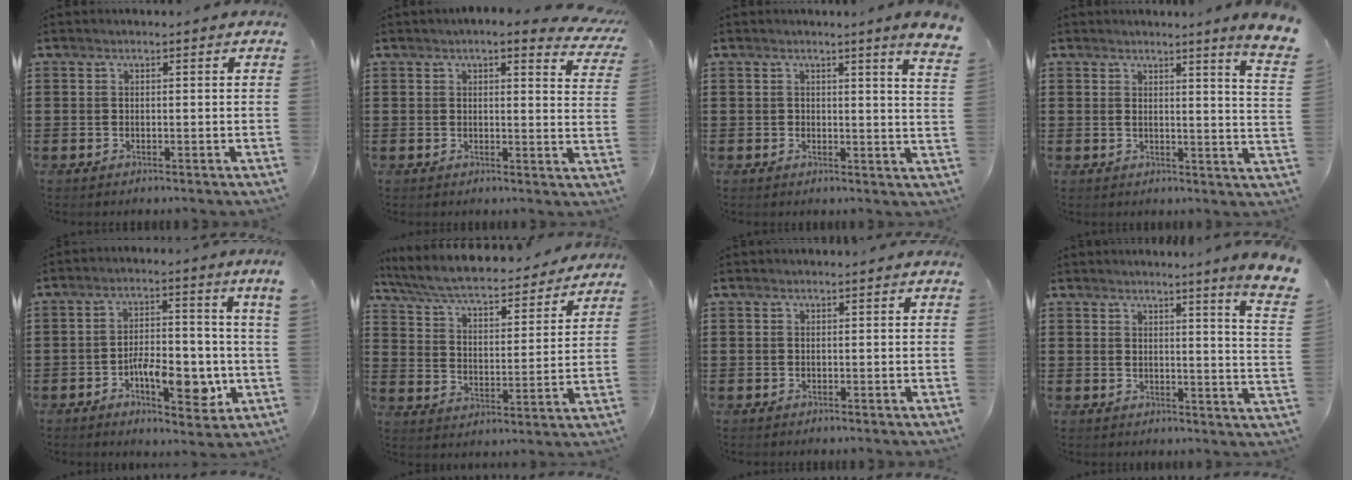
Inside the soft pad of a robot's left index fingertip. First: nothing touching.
{"total": 3.2, "force": [2.8, 0.5, 1.5], "torque": [-0.031, -0.010, 0.048]}
{"total": 2.7, "force": [2.1, -0.2, 1.8], "torque": [-0.026, -0.015, 0.031]}
{"total": 3.4, "force": [2.7, -1.1, 1.8], "torque": [-0.044, -0.024, 0.041]}
{"total": 8.3, "force": [-2.4, 2.5, 7.5], "torque": [-0.135, 0.000, -0.041]}
{"total": 6.4, "force": [5.9, 0.7, 2.4], "torque": [-0.074, -0.042, 0.098]}
{"total": 0.0}
{"total": 4.0, "force": [3.2, -1.2, 2.1], "torque": [-0.054, -0.027, 0.049]}